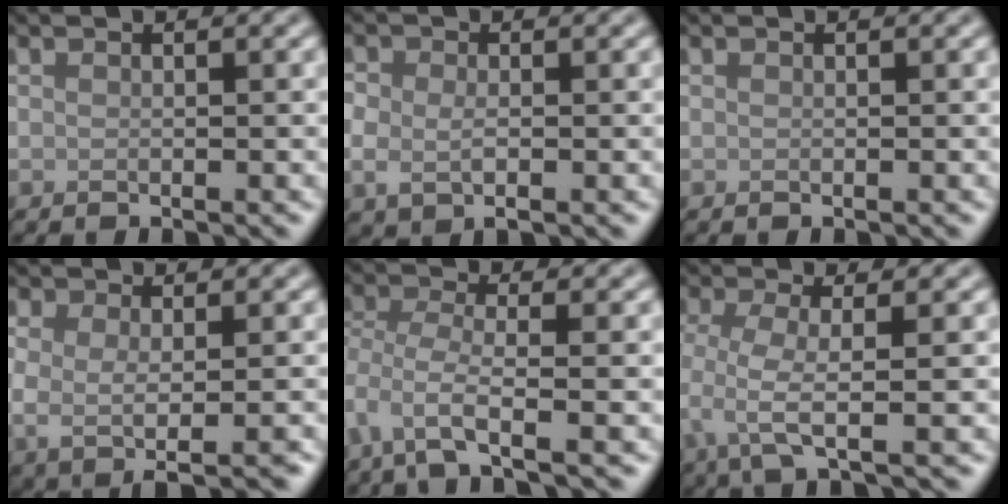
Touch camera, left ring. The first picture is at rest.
{"total": 2.7, "force": [-0.5, 1.9, 1.9], "torque": [-0.043, -0.008, -0.011]}
{"total": 0.0}
{"total": 2.8, "force": [0.0, 1.1, 2.5], "torque": [-0.044, -0.006, 0.000]}
{"total": 4.2, "force": [-1.9, 1.3, 3.5], "torque": [-0.082, -0.011, -0.046]}
{"total": 3.3, "force": [-0.4, 0.7, 3.2], "torque": [-0.071, -0.009, -0.011]}